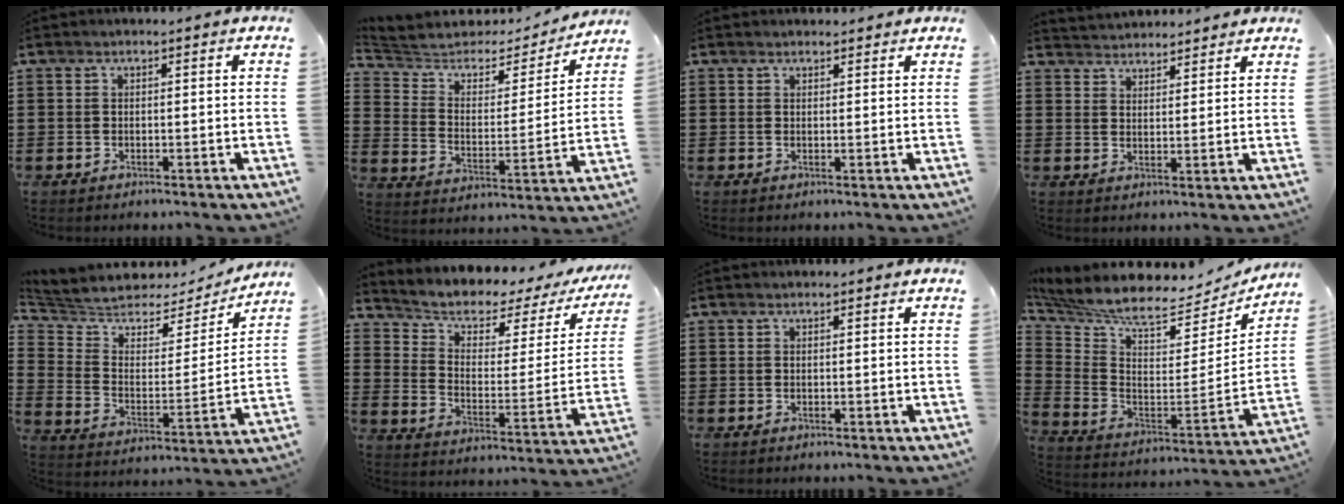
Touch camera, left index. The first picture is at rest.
{"total": 5.0, "force": [4.2, 2.3, 1.3], "torque": [-0.056, -0.031, 0.067]}
{"total": 1.1, "force": [1.0, 0.3, 0.1], "torque": [-0.004, 0.002, 0.020]}
{"total": 2.9, "force": [2.9, 0.2, -0.6], "torque": [0.002, -0.009, 0.054]}
{"total": 5.8, "force": [5.3, 2.2, 1.0], "torque": [-0.056, -0.040, 0.089]}
{"total": 4.1, "force": [2.8, 2.2, 1.9], "torque": [-0.060, -0.022, 0.041]}
{"total": 0.0}
{"total": 7.3, "force": [6.2, 1.8, 3.3], "torque": [-0.097, -0.058, 0.103]}